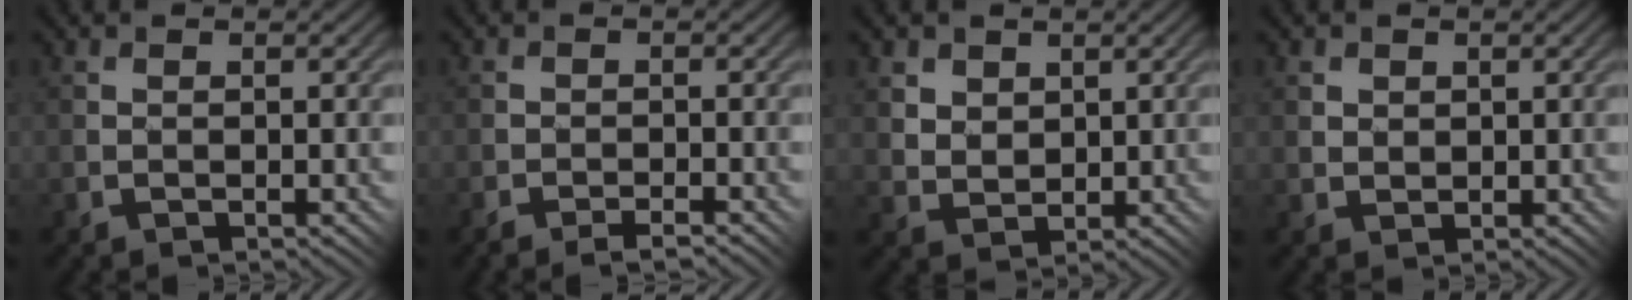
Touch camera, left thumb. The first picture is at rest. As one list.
[{"total": 2.0, "force": [-1.8, 0.5, 0.8], "torque": [-0.008, 0.003, -0.033]}, {"total": 4.2, "force": [2.7, 3.1, 1.1], "torque": [-0.060, -0.003, 0.056]}, {"total": 2.2, "force": [1.3, 1.8, 0.3], "torque": [-0.022, 0.004, 0.025]}]